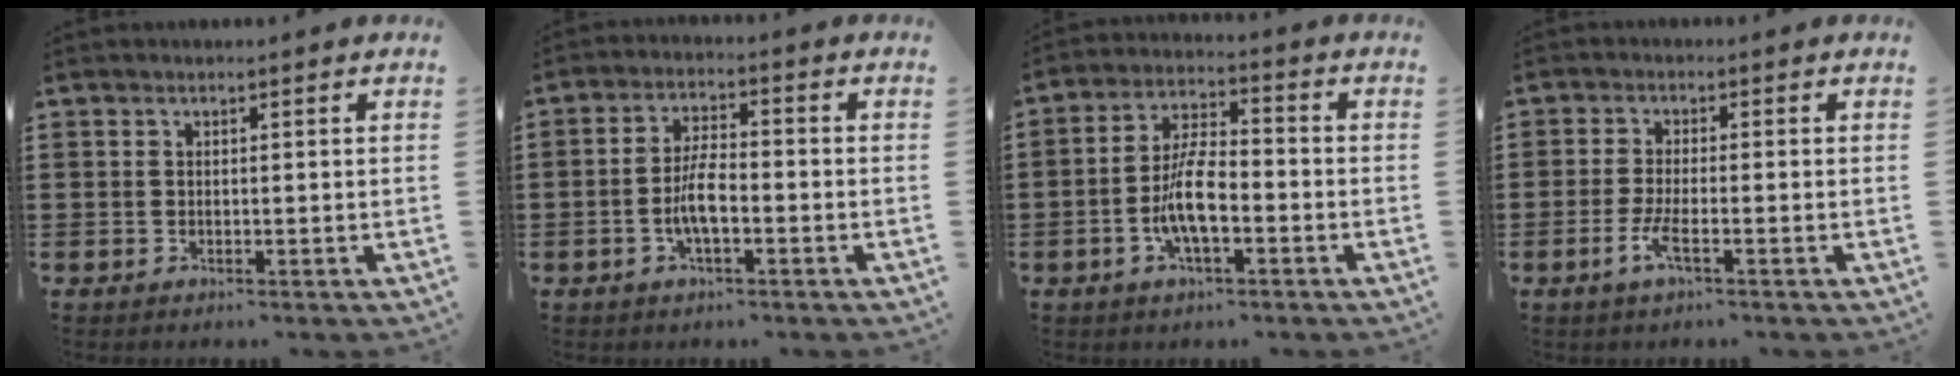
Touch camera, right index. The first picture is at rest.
{"total": 5.5, "force": [-1.4, 1.9, 4.9], "torque": [-0.106, 0.001, -0.031]}
{"total": 8.1, "force": [-2.2, 3.0, 7.2], "torque": [-0.155, -0.003, -0.047]}
{"total": 3.6, "force": [-1.6, 0.6, 3.2], "torque": [-0.073, -0.008, -0.035]}